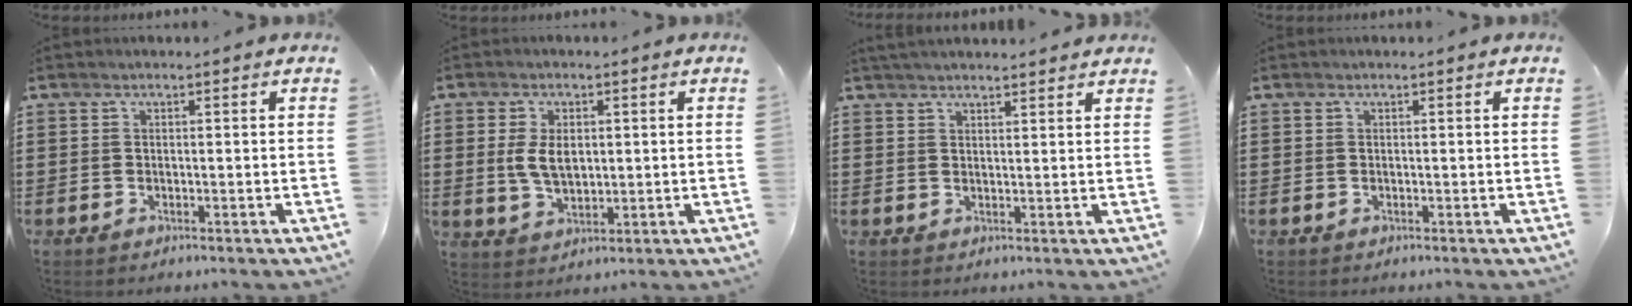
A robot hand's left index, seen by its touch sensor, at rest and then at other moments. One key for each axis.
{"total": 5.5, "fx": 0.9, "fy": 3.2, "fz": 4.4, "tx": -0.091, "ty": 0.003, "tz": 0.012}
{"total": 2.3, "fx": 2.3, "fy": 0.0, "fz": 0.5, "tx": -0.014, "ty": 0.000, "tz": 0.044}
{"total": 0.0}